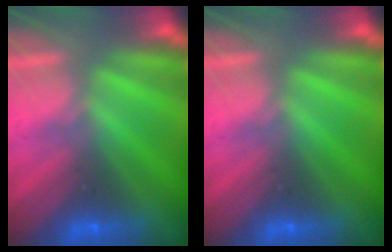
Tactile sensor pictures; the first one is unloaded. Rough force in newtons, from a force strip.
{"total": 0.0}